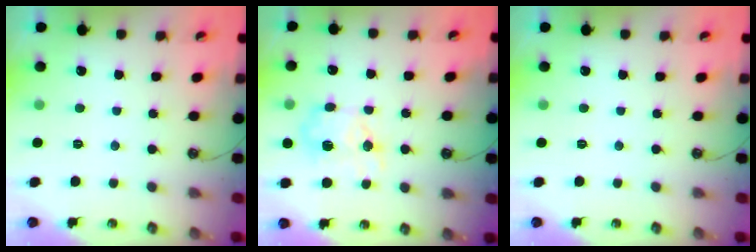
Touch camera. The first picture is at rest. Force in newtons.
{"total": 11.5, "press": 11.5, "slide": 0.1}
{"total": 0.0}